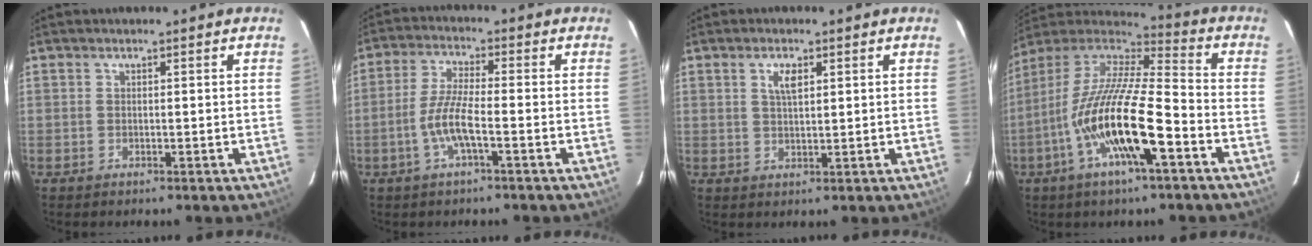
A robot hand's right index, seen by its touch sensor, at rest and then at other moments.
{"total": 6.3, "force": [-2.5, 0.7, 5.8], "torque": [-0.124, 0.000, -0.049]}
{"total": 3.2, "force": [1.4, 1.4, 2.6], "torque": [-0.047, 0.003, 0.025]}
{"total": 19.3, "force": [-7.6, 4.0, 17.2], "torque": [-0.318, -0.029, -0.150]}